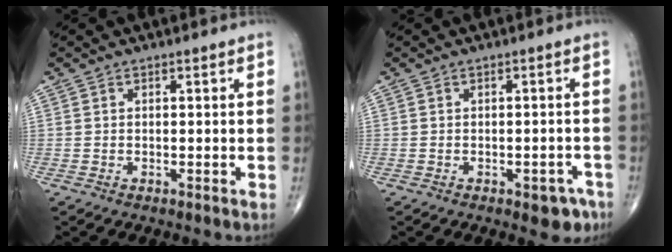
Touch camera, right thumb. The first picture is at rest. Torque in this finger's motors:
{"motor_torque": [0.77, 0.40, 0.15, -0.56, 0.07]}